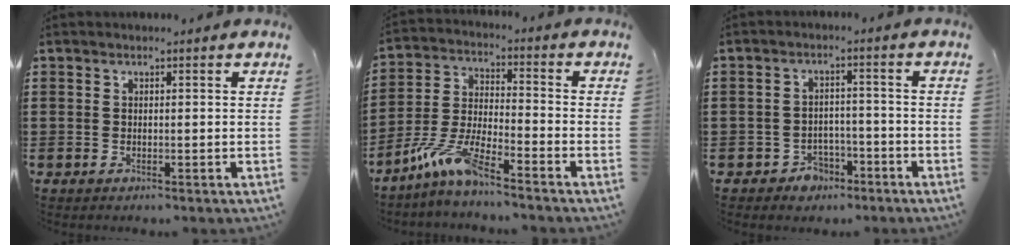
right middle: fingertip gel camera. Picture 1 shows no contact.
{"total": 8.0, "force": [-6.4, 0.5, 4.8], "torque": [-0.123, -0.017, -0.132]}
{"total": 3.2, "force": [-2.7, 1.7, 0.5], "torque": [-0.018, 0.004, -0.056]}